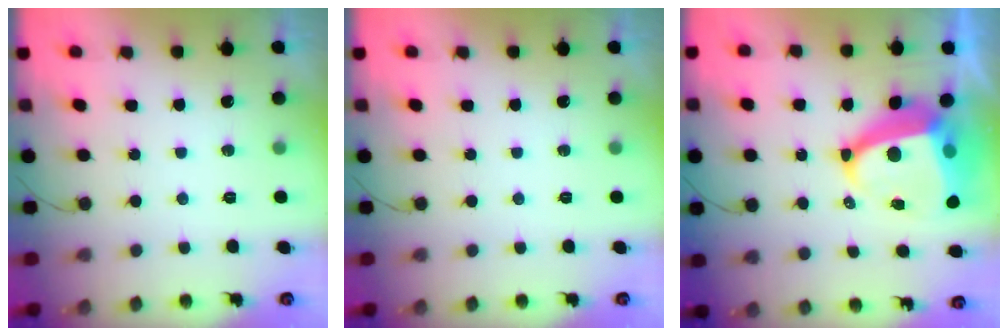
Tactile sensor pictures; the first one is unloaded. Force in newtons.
{"total": 0.0}
{"total": 13.8, "press": 13.8, "slide": 1.5}